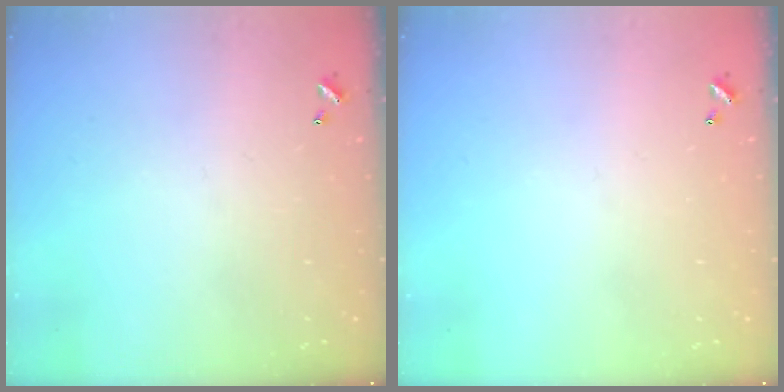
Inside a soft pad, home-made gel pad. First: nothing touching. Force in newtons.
{"total": 0.0}